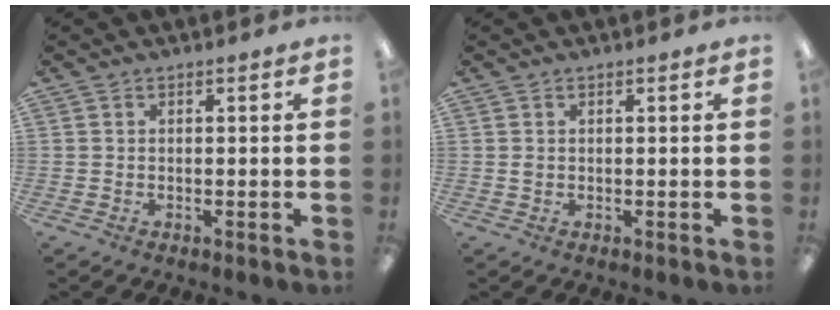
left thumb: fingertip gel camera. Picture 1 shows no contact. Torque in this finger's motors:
{"motor_torque": [-0.06, 0.12, 0.49, 0.05, 0.00]}